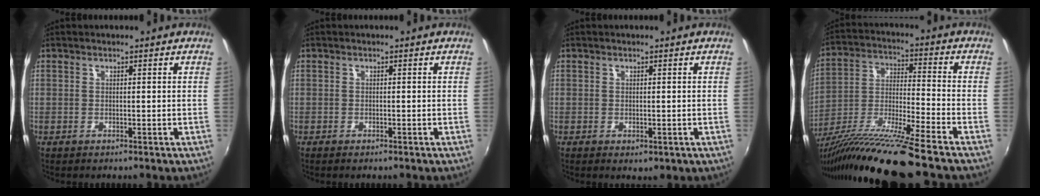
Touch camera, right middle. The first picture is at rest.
{"total": 0.9, "force": [-0.8, 0.3, 0.4], "torque": [-0.011, -0.003, -0.014]}
{"total": 1.7, "force": [-0.5, 1.1, 1.1], "torque": [-0.018, -0.007, -0.005]}
{"total": 17.6, "force": [-13.8, -1.4, 10.7], "torque": [-0.200, -0.037, -0.252]}